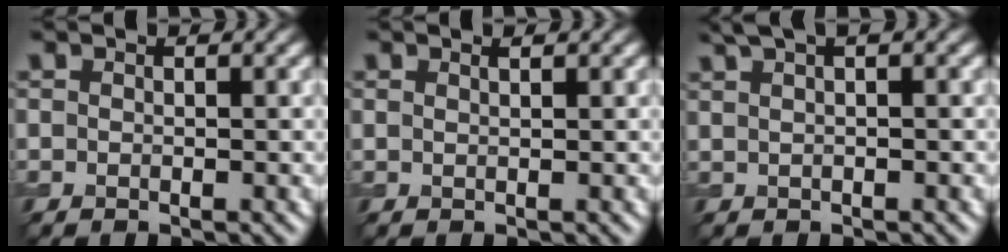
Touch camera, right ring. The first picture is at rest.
{"total": 0.7, "force": [0.5, 0.1, 0.4], "torque": [-0.006, 0.000, 0.007]}
{"total": 4.3, "force": [2.6, 1.6, 3.0], "torque": [-0.036, 0.019, 0.026]}